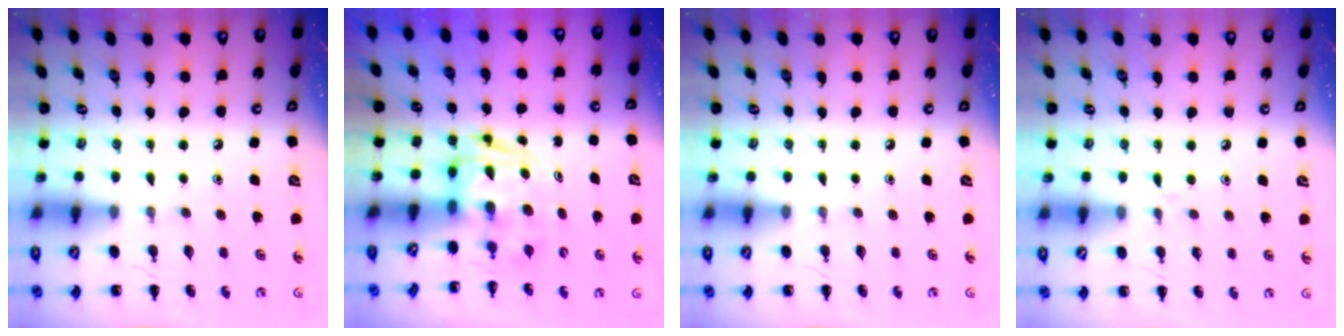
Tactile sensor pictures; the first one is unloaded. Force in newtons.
{"total": 2.8, "press": 2.7, "slide": 0.5}
{"total": 0.0}
{"total": 3.2, "press": 2.9, "slide": 1.3}